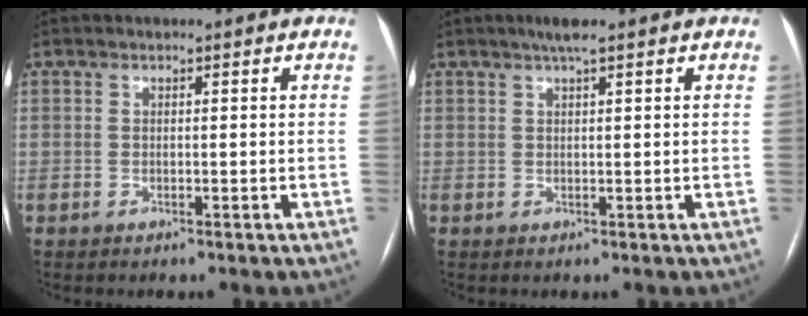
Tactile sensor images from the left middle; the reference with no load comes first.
{"total": 2.4, "force": [1.7, 0.0, 1.8], "torque": [-0.037, 0.008, 0.030]}